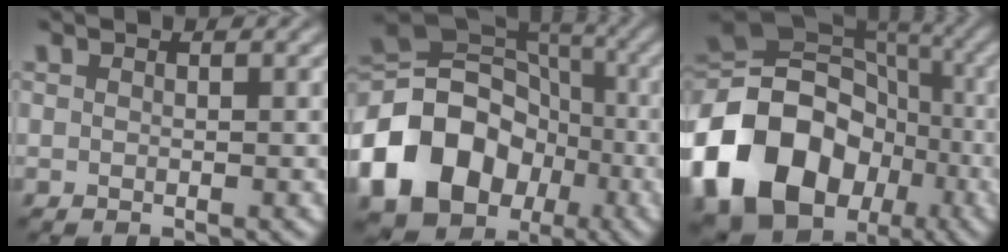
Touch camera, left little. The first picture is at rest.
{"total": 17.4, "force": [-6.6, 13.9, 8.1], "torque": [-0.173, -0.008, -0.135]}
{"total": 18.9, "force": [-7.1, 14.9, 9.2], "torque": [-0.207, 0.001, -0.136]}